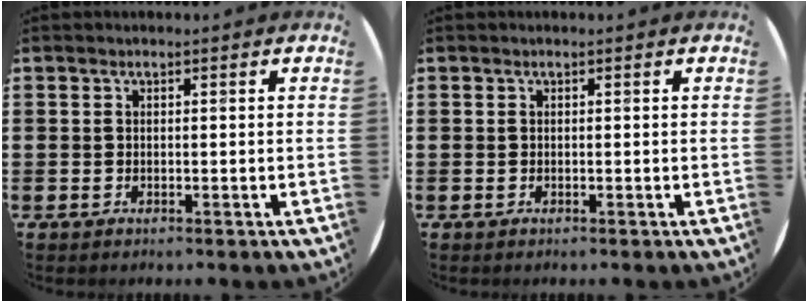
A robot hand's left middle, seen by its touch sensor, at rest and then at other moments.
{"total": 0.0}